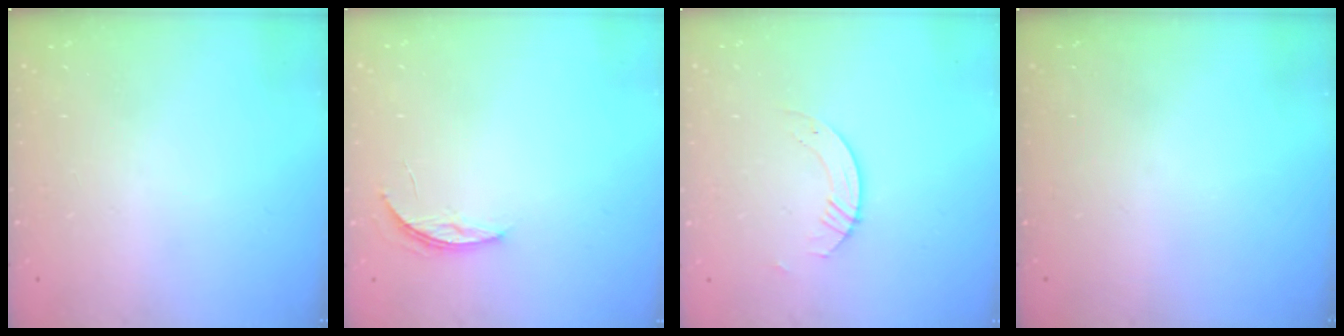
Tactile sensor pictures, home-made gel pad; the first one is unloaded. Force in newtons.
{"total": 3.9, "press": 3.9, "slide": 0.4}
{"total": 2.8, "press": 2.8, "slide": 0.2}
{"total": 0.0}